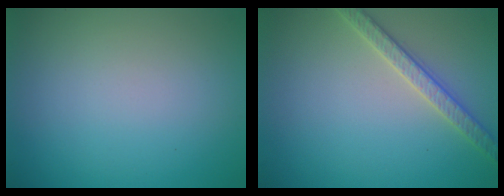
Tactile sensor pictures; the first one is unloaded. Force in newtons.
{"total": 2.7, "press": 2.7, "slide": 0.1}